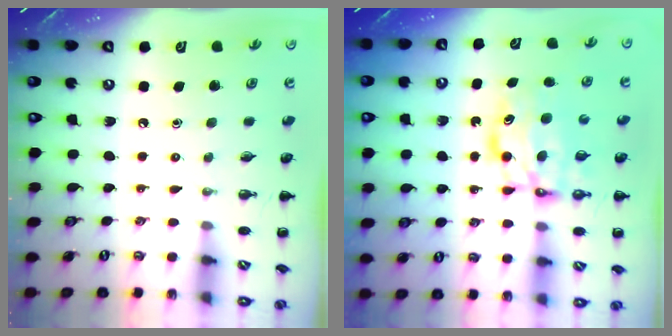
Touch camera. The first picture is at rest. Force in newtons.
{"total": 7.1, "press": 7.0, "slide": 1.1}